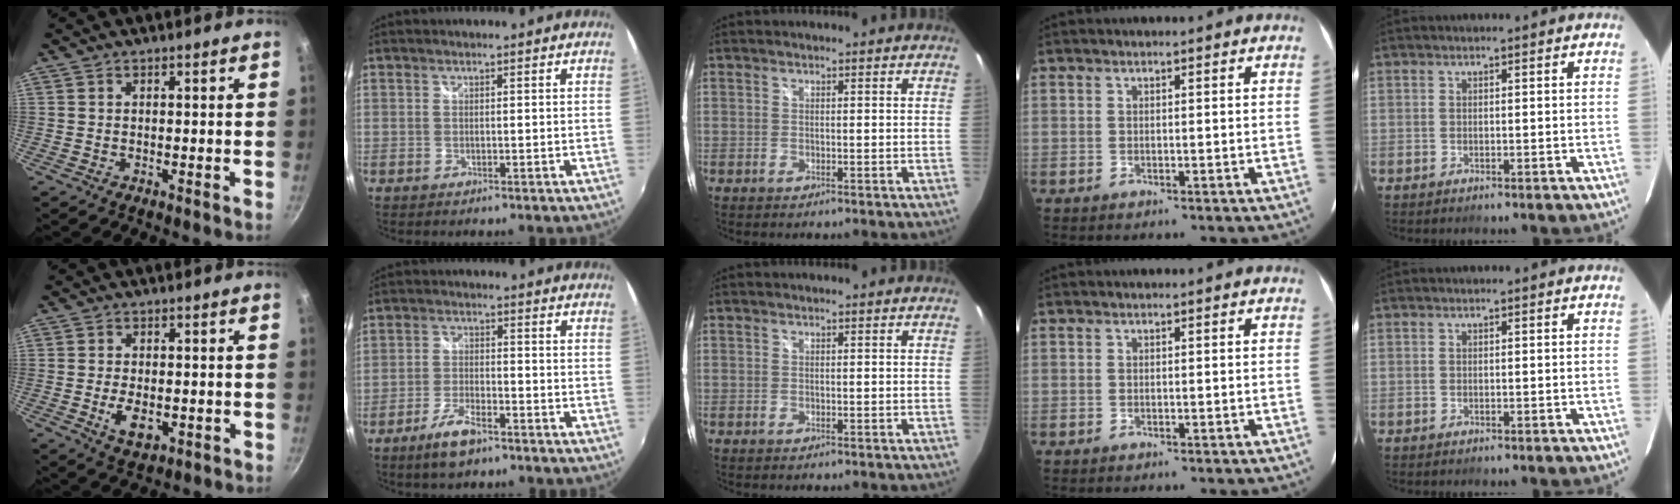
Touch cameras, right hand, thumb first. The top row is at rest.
{"thumb": {"total": 5.8, "force": [-1.4, 3.3, 4.6], "torque": [-0.075, -0.001, -0.015]}, "index": {"total": 6.7, "force": [-4.6, 2.2, 4.2], "torque": [-0.100, -0.006, -0.086]}}